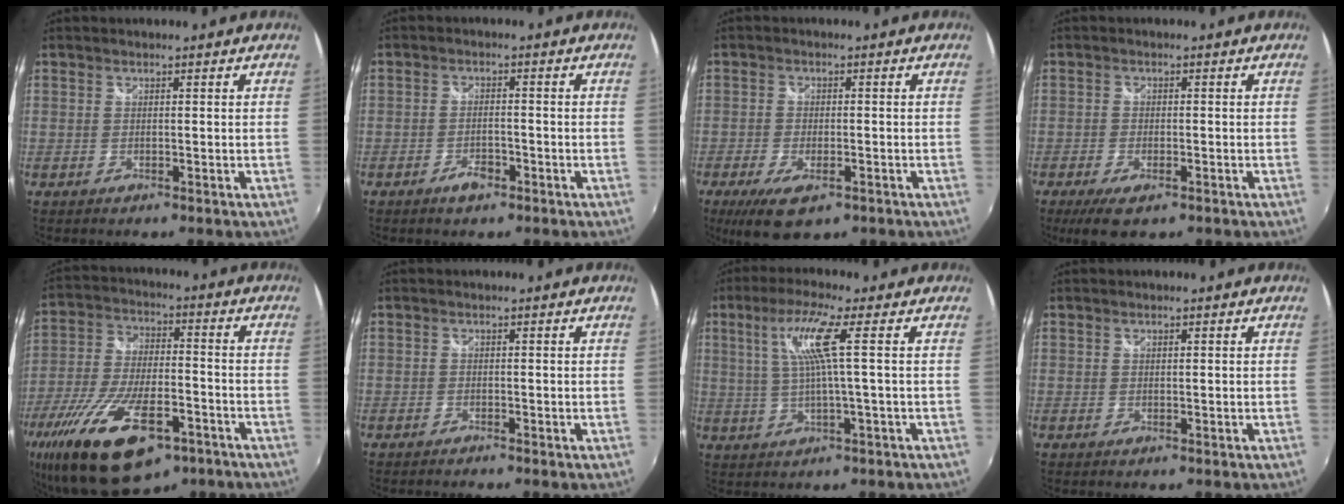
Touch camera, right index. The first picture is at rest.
{"total": 3.3, "force": [-2.2, 1.4, 2.0], "torque": [-0.045, -0.001, -0.038]}
{"total": 8.5, "force": [-4.9, 3.6, 6.0], "torque": [-0.136, -0.026, -0.081]}
{"total": 6.2, "force": [-3.9, 2.4, 4.1], "torque": [-0.097, -0.021, -0.066]}
{"total": 24.1, "force": [-14.3, 10.1, 16.6], "torque": [-0.341, -0.049, -0.234]}
{"total": 0.7, "force": [-0.7, 0.0, 0.1], "torque": [-0.002, -0.003, -0.014]}
{"total": 7.9, "force": [1.8, -0.9, 7.6], "torque": [-0.140, 0.002, 0.043]}
{"total": 0.0}